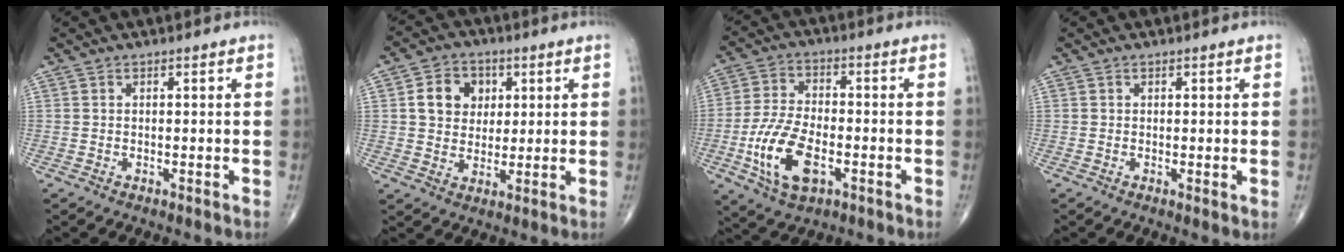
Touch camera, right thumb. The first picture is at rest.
{"total": 8.6, "force": [2.2, 7.1, 4.2], "torque": [-0.034, -0.005, 0.035]}
{"total": 12.9, "force": [-4.1, 6.8, 10.2], "torque": [-0.201, 0.010, -0.074]}
{"total": 0.8, "force": [0.1, 0.4, 0.8], "torque": [-0.012, -0.004, -0.001]}